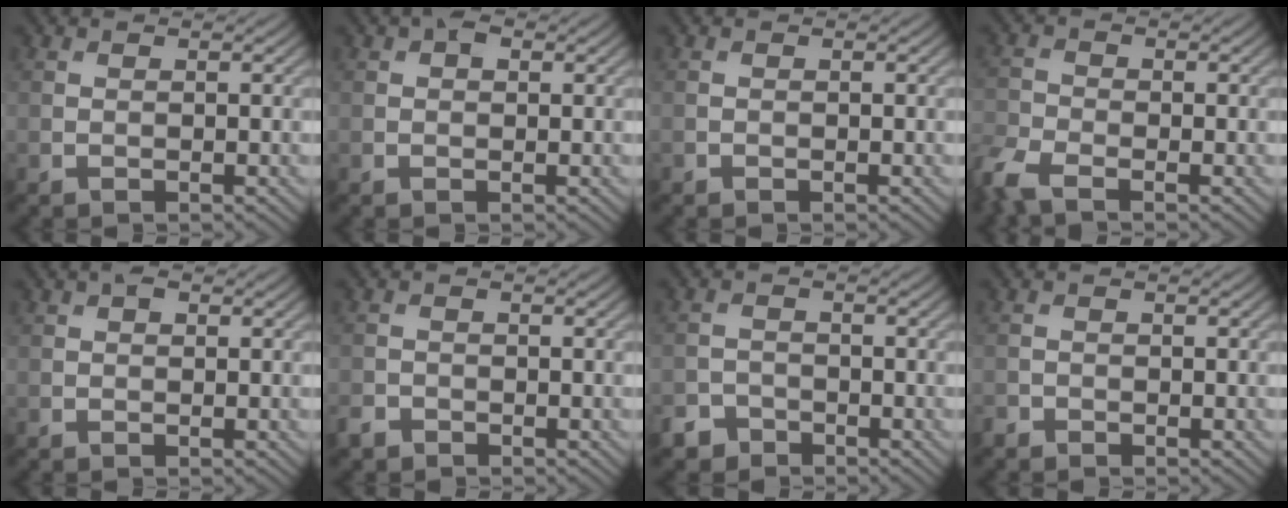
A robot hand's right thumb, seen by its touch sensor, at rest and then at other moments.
{"total": 1.4, "force": [0.6, 0.9, 1.0], "torque": [-0.014, 0.003, 0.006]}
{"total": 0.0}
{"total": 4.6, "force": [-3.3, 1.8, 2.6], "torque": [-0.068, -0.012, -0.085]}
{"total": 0.9, "force": [0.4, 0.5, 0.6], "torque": [-0.008, 0.000, 0.004]}
{"total": 1.7, "force": [-1.3, 0.9, 0.4], "torque": [-0.009, -0.003, -0.032]}
{"total": 2.6, "force": [-2.1, 1.5, 0.4], "torque": [-0.005, 0.000, -0.046]}
{"total": 0.9, "force": [-0.8, 0.4, 0.1], "torque": [-0.002, -0.002, -0.018]}